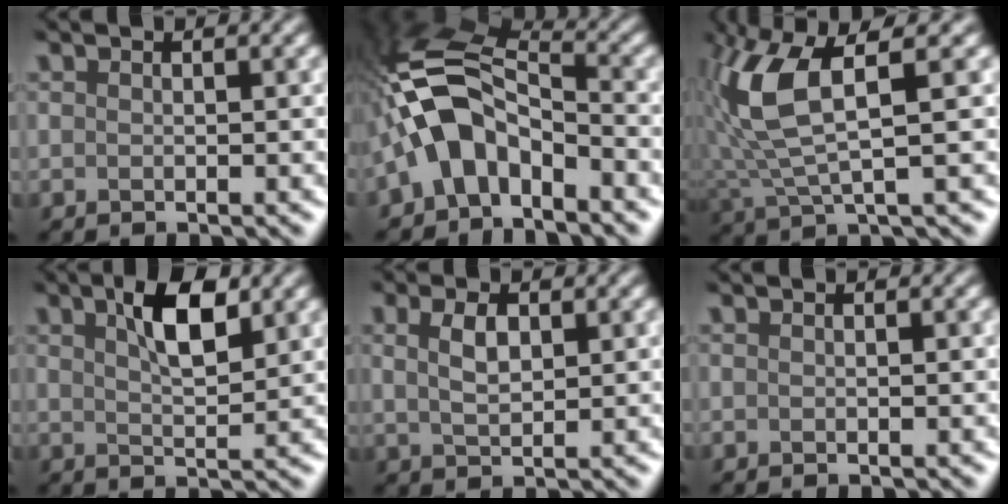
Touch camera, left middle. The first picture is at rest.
{"total": 6.2, "force": [-3.6, 3.3, 3.8], "torque": [-0.092, 0.020, -0.064]}
{"total": 5.4, "force": [1.7, 1.2, 4.9], "torque": [-0.148, 0.006, 0.053]}
{"total": 2.6, "force": [1.7, 0.1, 2.0], "torque": [-0.048, 0.008, 0.043]}
{"total": 0.9, "force": [0.6, 0.0, 0.6], "torque": [-0.032, 0.003, 0.029]}
{"total": 0.0}